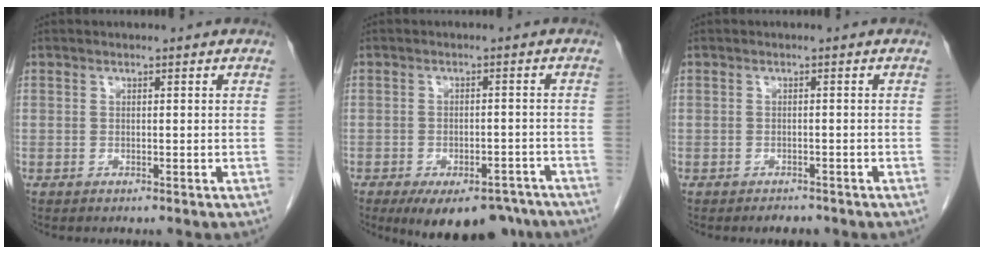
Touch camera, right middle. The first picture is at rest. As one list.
[{"total": 13.0, "force": [-9.8, 5.7, 6.3], "torque": [-0.085, -0.003, -0.126]}, {"total": 1.7, "force": [-1.4, 0.7, 0.5], "torque": [-0.013, -0.001, -0.016]}]